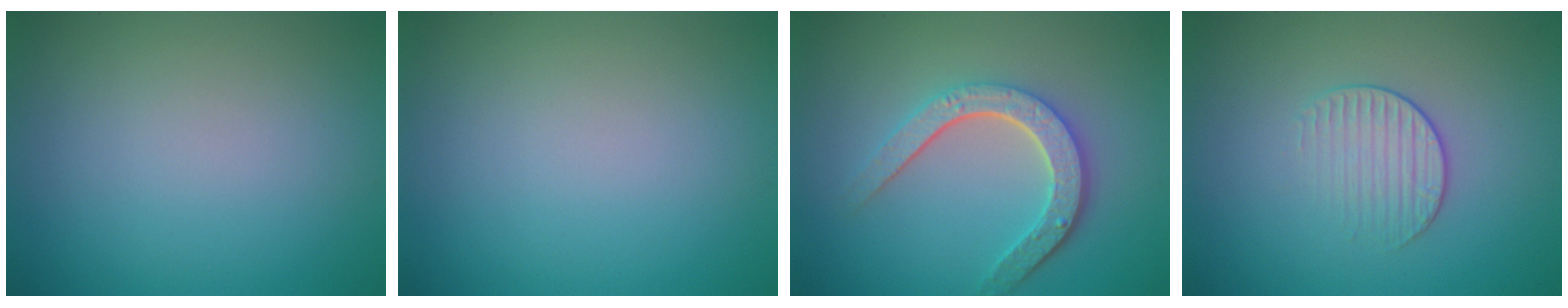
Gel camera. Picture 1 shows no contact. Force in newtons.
{"total": 0.0}
{"total": 4.7, "press": 3.6, "slide": 3.1}
{"total": 1.7, "press": 1.1, "slide": 1.3}